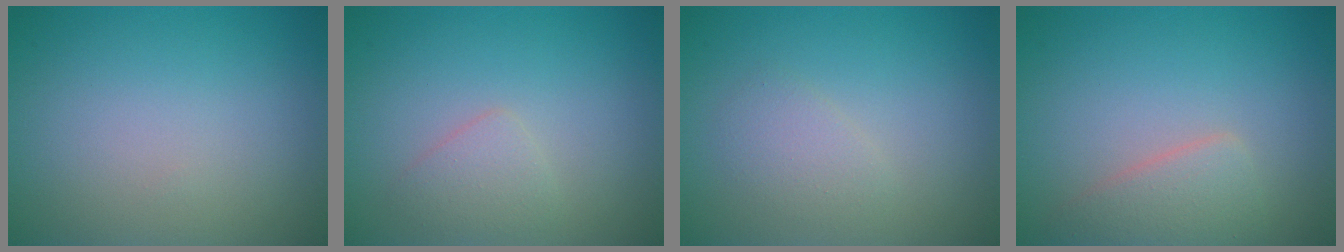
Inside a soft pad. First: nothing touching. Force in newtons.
{"total": 1.6, "press": 1.6, "slide": 0.1}
{"total": 1.6, "press": 1.6, "slide": 0.0}
{"total": 2.7, "press": 2.7, "slide": 0.1}